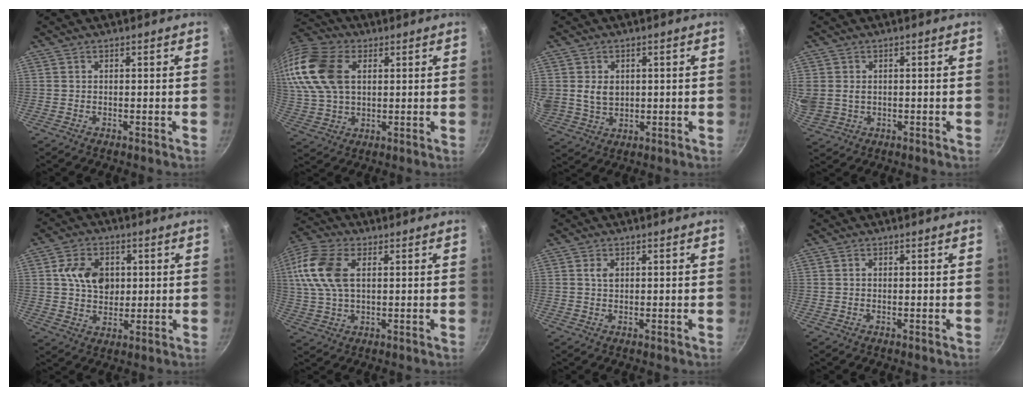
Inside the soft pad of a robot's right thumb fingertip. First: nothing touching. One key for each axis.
{"total": 19.3, "fx": 5.2, "fy": 12.8, "fz": 13.6, "tx": -0.290, "ty": 0.010, "tz": 0.095}
{"total": 6.2, "fx": 1.1, "fy": 4.9, "fz": 3.6, "tx": -0.049, "ty": -0.009, "tz": 0.029}
{"total": 8.0, "fx": 1.0, "fy": 6.6, "fz": 4.4, "tx": -0.101, "ty": -0.001, "tz": 0.030}
{"total": 9.7, "fx": 1.9, "fy": 7.5, "fz": 5.8, "tx": -0.074, "ty": 0.000, "tz": 0.029}
{"total": 14.0, "fx": 3.1, "fy": 8.3, "fz": 10.8, "tx": -0.219, "ty": 0.013, "tz": 0.052}
{"total": 2.0, "fx": 0.4, "fy": 1.4, "fz": 1.4, "tx": -0.021, "ty": 0.001, "tz": 0.006}
{"total": 0.8, "fx": 0.2, "fy": 0.6, "fz": 0.5, "tx": -0.008, "ty": 0.004, "tz": 0.003}